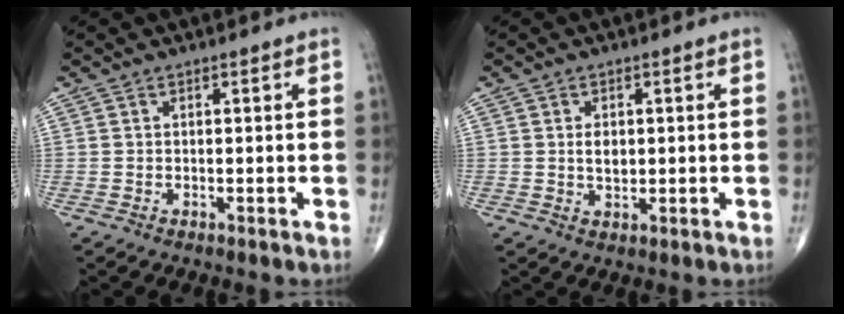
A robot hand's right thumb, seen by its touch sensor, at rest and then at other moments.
{"total": 3.0, "force": [0.4, 1.9, 2.3], "torque": [-0.031, -0.003, 0.009]}